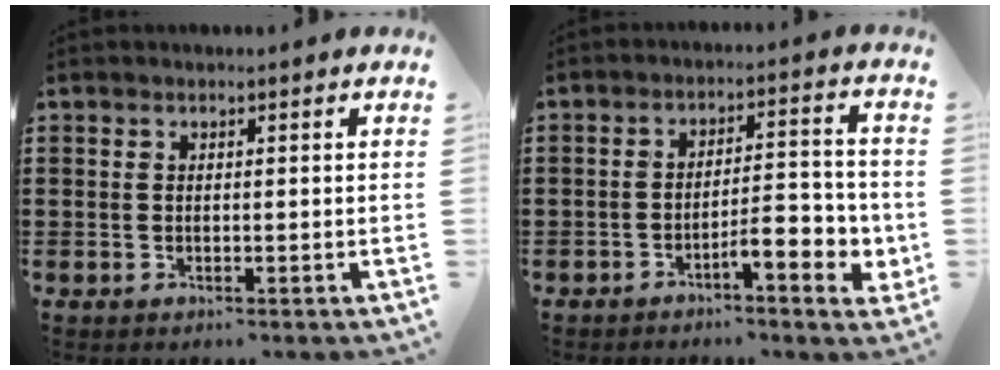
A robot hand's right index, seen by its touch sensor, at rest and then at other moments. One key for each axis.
{"total": 6.6, "fx": -3.4, "fy": 1.6, "fz": 5.5, "tx": -0.071, "ty": -0.004, "tz": -0.061}